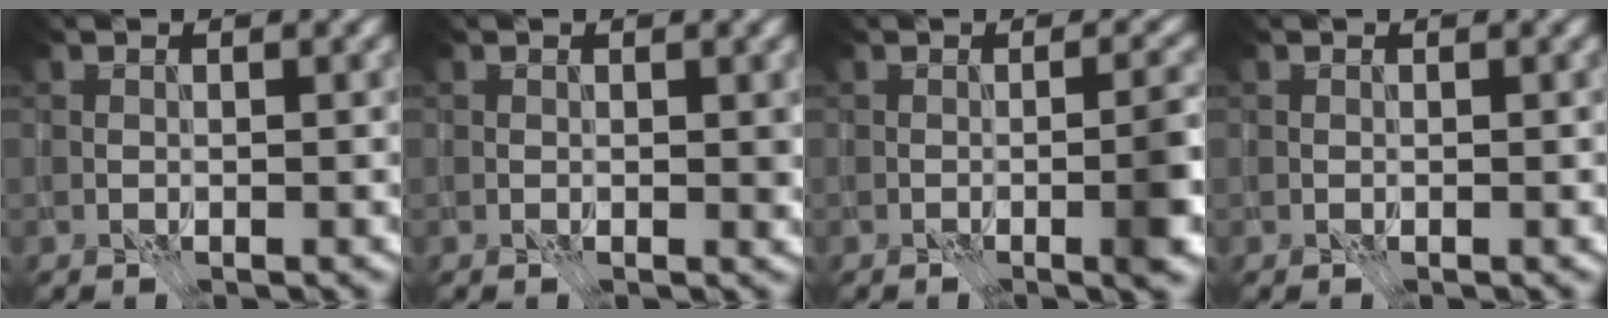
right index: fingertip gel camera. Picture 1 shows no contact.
{"total": 0.6, "force": [0.2, 0.3, 0.5], "torque": [-0.002, -0.001, 0.001]}
{"total": 3.8, "force": [-1.1, 0.8, 3.6], "torque": [-0.045, 0.010, -0.024]}
{"total": 0.0}